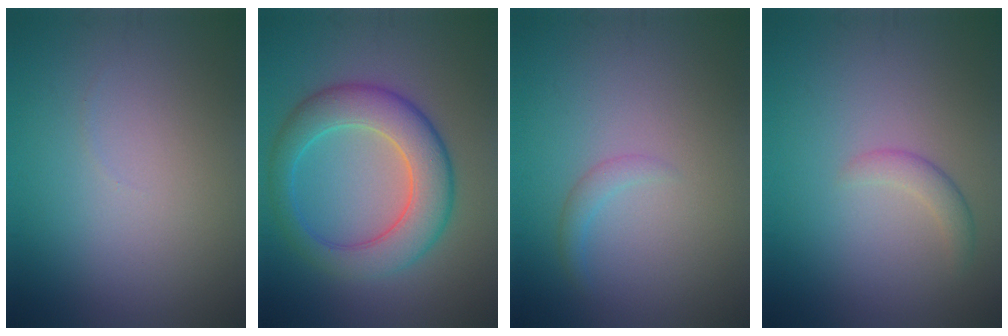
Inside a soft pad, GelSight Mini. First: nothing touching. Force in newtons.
{"total": 7.3, "press": 7.3, "slide": 0.3}
{"total": 1.2, "press": 1.2, "slide": 0.1}
{"total": 1.6, "press": 1.6, "slide": 0.0}